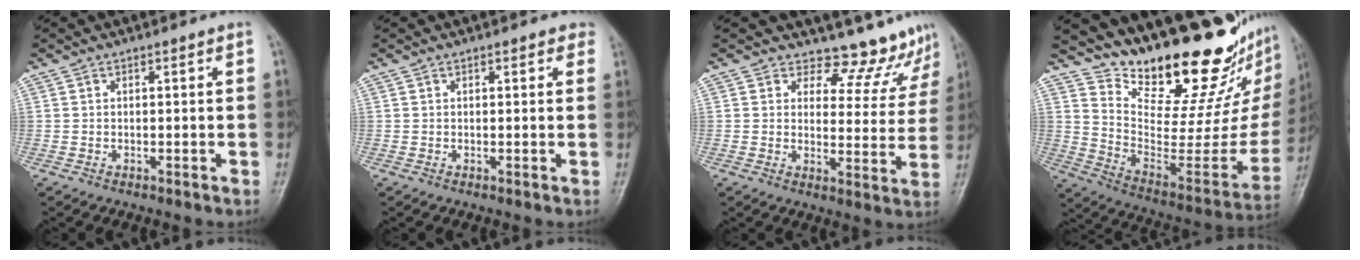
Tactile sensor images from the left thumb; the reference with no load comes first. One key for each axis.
{"total": 1.6, "fx": 1.0, "fy": 1.0, "fz": 0.8, "tx": 0.008, "ty": -0.001, "tz": 0.005}
{"total": 9.5, "fx": 9.0, "fy": 3.2, "fz": -0.2, "tx": 0.044, "ty": -0.082, "tz": 0.100}
{"total": 28.0, "fx": 21.3, "fy": 9.0, "fz": 15.8, "tx": -0.206, "ty": -0.145, "tz": 0.327}